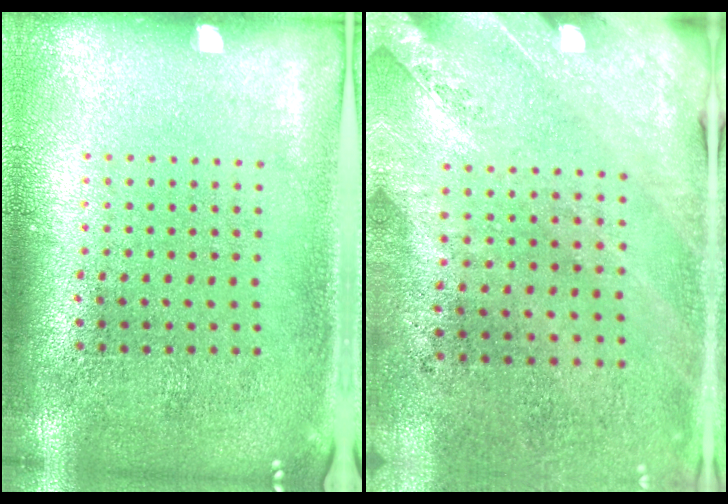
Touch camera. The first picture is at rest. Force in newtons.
{"total": 2.4, "press": 2.1, "slide": 1.3}